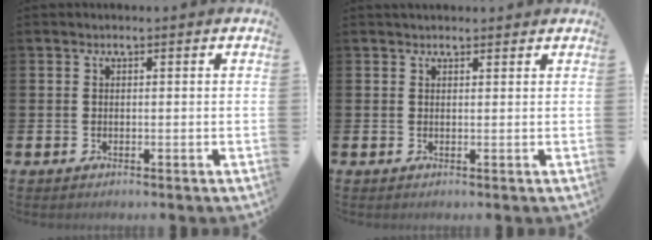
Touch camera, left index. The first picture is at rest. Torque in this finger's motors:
{"motor_torque": [0.90, -1.24, 0.31, 0.07]}